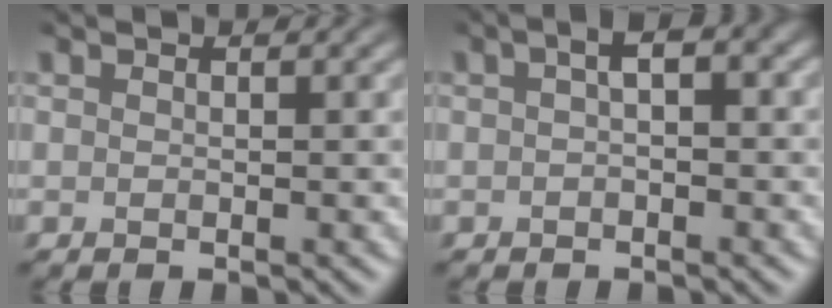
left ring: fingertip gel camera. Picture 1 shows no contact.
{"total": 1.6, "force": [0.0, 0.3, 1.5], "torque": [-0.025, 0.006, -0.003]}